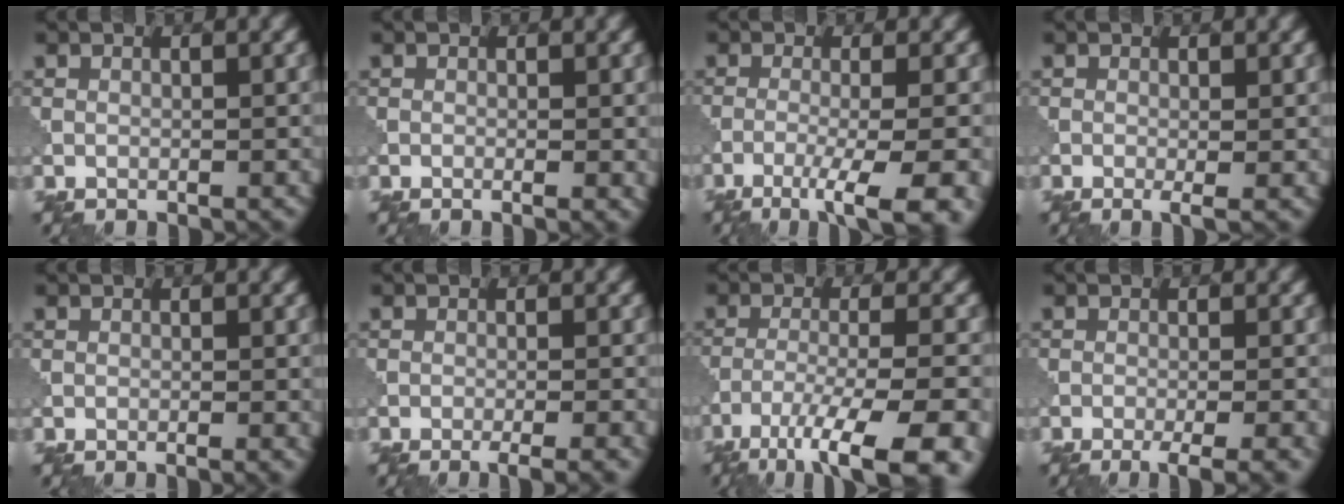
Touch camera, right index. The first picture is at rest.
{"total": 1.1, "force": [-0.2, 0.2, 1.0], "torque": [-0.017, -0.004, -0.006]}
{"total": 8.0, "force": [-4.5, 1.7, 6.4], "torque": [-0.087, -0.004, -0.071]}
{"total": 1.5, "force": [-0.4, 0.2, 1.5], "torque": [-0.025, -0.009, -0.006]}
{"total": 0.7, "force": [-0.3, 0.1, 0.6], "torque": [-0.006, -0.002, -0.009]}
{"total": 3.3, "force": [-1.8, 0.7, 2.6], "torque": [-0.026, 0.004, -0.031]}
{"total": 11.4, "force": [-8.0, 2.6, 7.8], "torque": [-0.126, -0.021, -0.121]}
{"total": 4.3, "force": [-2.3, 1.0, 3.5], "torque": [-0.042, -0.001, -0.036]}